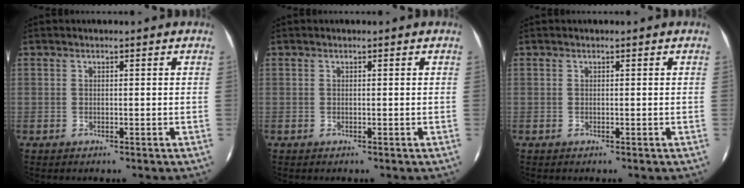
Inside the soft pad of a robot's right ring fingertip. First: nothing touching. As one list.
[{"total": 0.0}, {"total": 0.0}]